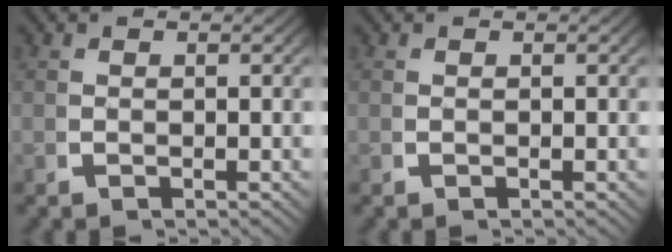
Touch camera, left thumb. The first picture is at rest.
{"total": 0.0}